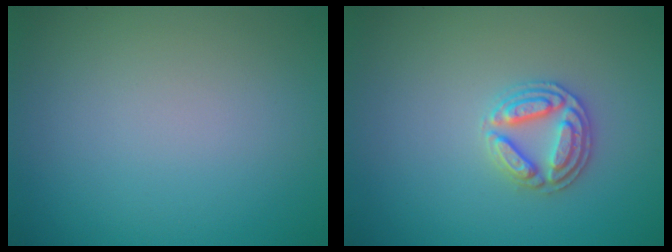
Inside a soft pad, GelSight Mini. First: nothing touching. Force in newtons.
{"total": 2.8, "press": 2.8, "slide": 0.3}